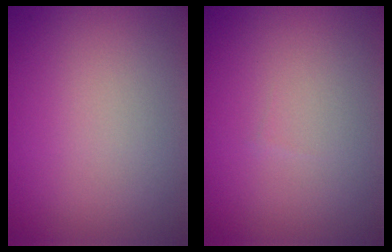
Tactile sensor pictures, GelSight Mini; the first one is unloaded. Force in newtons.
{"total": 0.0}